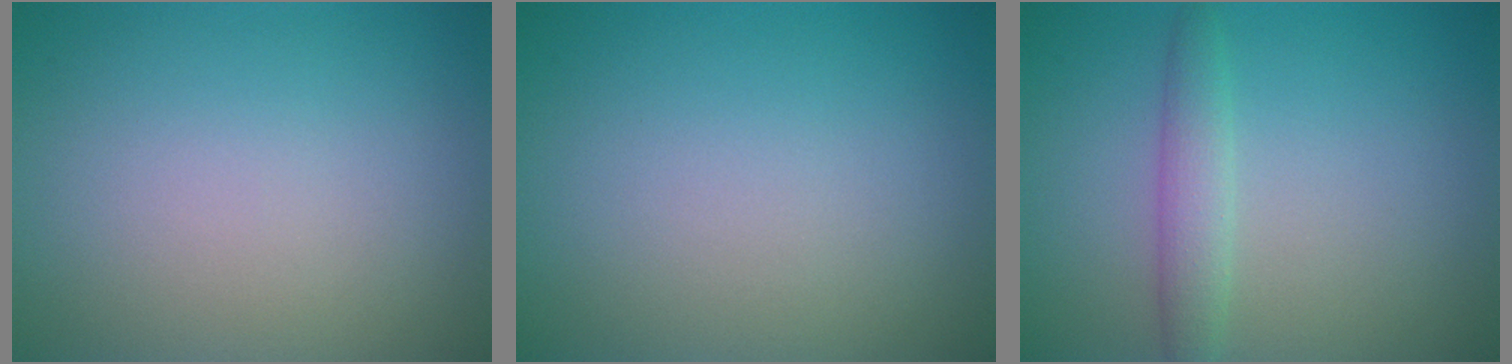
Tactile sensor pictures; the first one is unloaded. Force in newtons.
{"total": 0.0}
{"total": 2.2, "press": 2.2, "slide": 0.0}